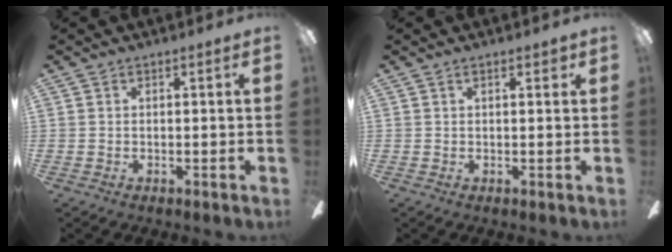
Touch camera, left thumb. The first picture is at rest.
{"total": 1.6, "force": [0.8, 0.4, 1.3], "torque": [-0.021, -0.002, 0.013]}